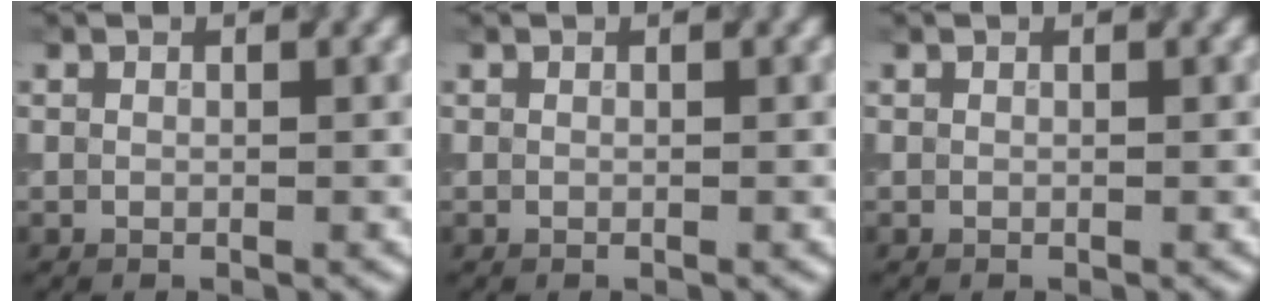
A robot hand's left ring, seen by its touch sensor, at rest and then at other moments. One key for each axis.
{"total": 0.0}
{"total": 0.0}